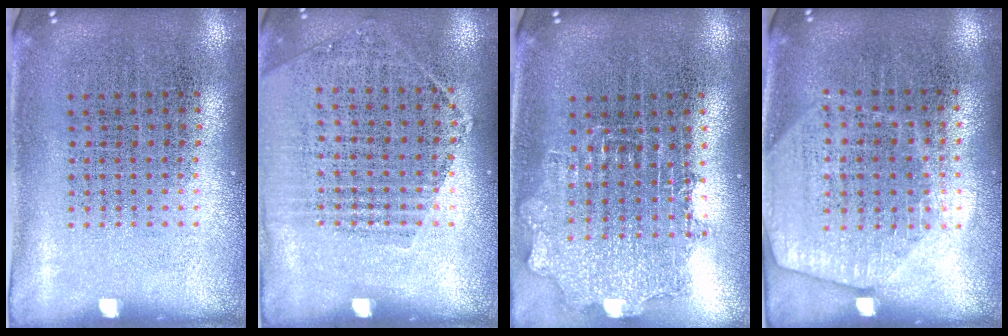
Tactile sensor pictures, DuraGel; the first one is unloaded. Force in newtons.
{"total": 1.2, "press": 1.1, "slide": 0.5}
{"total": 1.3, "press": 1.1, "slide": 0.6}
{"total": 1.7, "press": 1.6, "slide": 0.8}